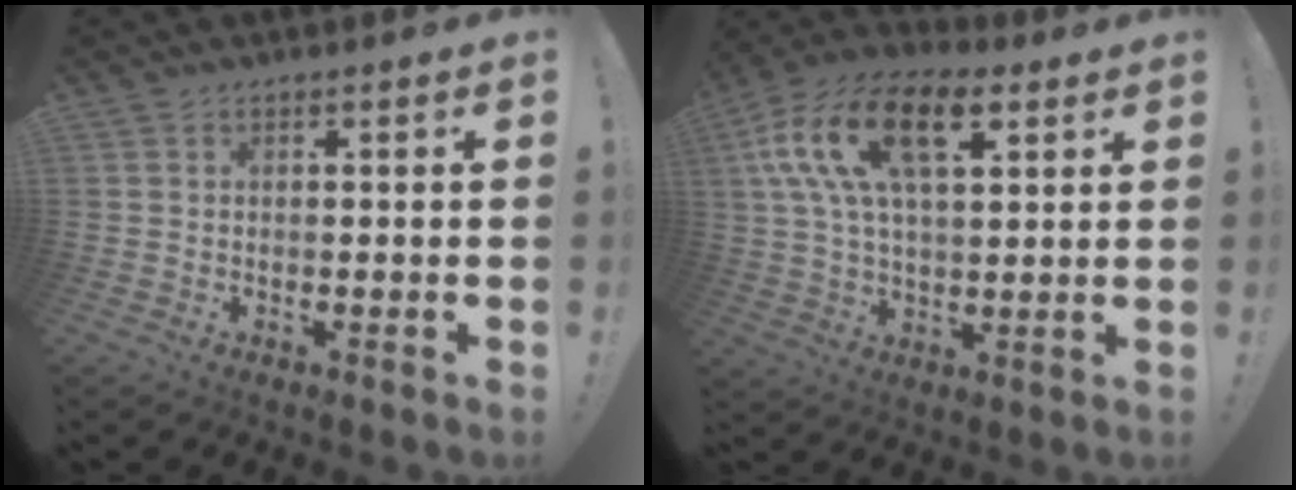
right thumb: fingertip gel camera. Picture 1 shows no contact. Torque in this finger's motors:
{"motor_torque": [2.35, 2.66, 1.73, 0.15, 0.60]}